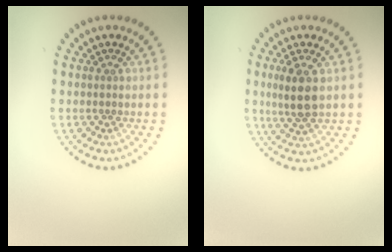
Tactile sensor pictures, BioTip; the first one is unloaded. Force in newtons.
{"total": 3.5, "press": 3.3, "slide": 1.0}